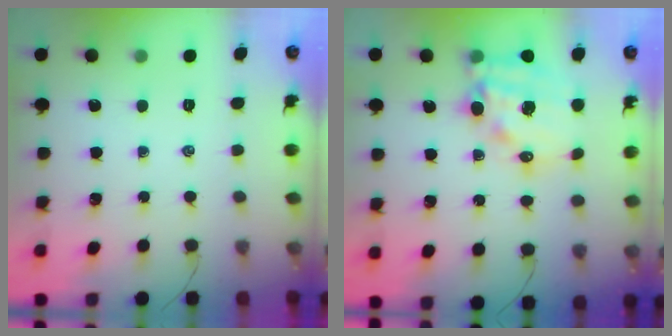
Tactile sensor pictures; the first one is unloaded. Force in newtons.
{"total": 15.7, "press": 15.3, "slide": 3.8}